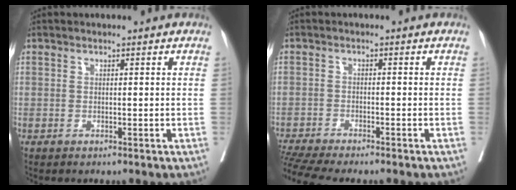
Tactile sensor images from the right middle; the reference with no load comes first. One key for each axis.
{"total": 9.2, "fx": -8.0, "fy": 0.2, "fz": 4.4, "tx": -0.070, "ty": -0.009, "tz": -0.131}